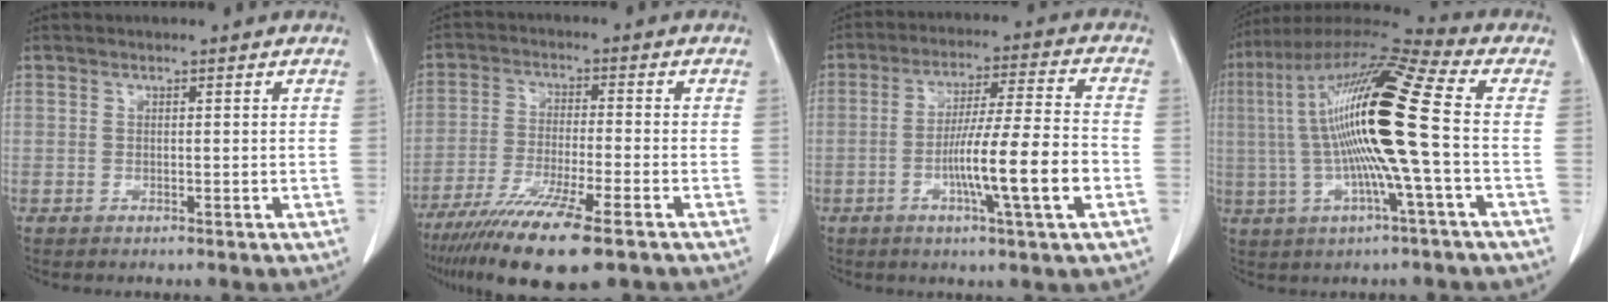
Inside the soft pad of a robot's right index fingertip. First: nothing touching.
{"total": 13.7, "force": [-9.4, 1.1, 9.9], "torque": [-0.185, -0.039, -0.158]}
{"total": 12.7, "force": [-3.7, -0.3, 12.1], "torque": [-0.205, -0.002, -0.066]}
{"total": 19.2, "force": [0.0, 0.5, 19.2], "torque": [-0.370, 0.015, -0.014]}